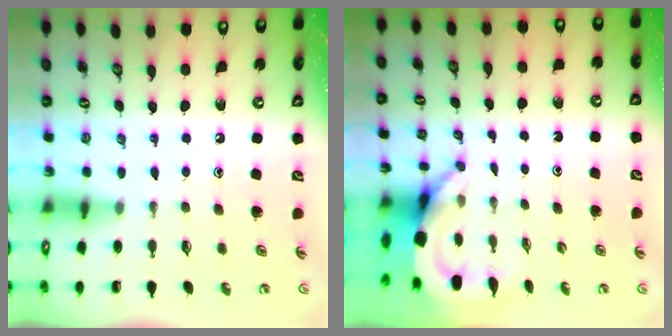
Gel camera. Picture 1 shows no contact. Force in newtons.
{"total": 6.2, "press": 6.2, "slide": 0.5}